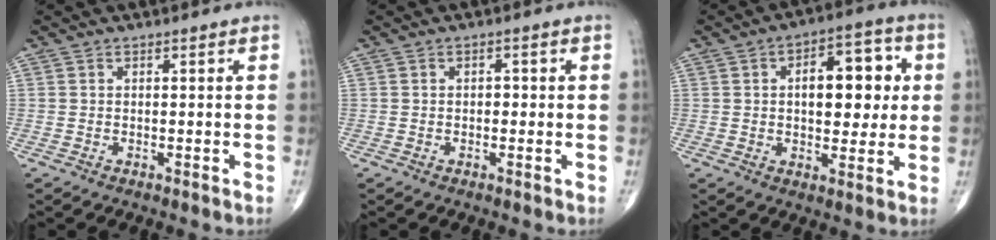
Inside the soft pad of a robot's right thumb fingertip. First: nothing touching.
{"total": 1.2, "force": [0.0, 0.8, 0.9], "torque": [-0.006, 0.004, -0.004]}
{"total": 13.3, "force": [2.1, 7.1, 11.0], "torque": [-0.115, 0.010, 0.027]}